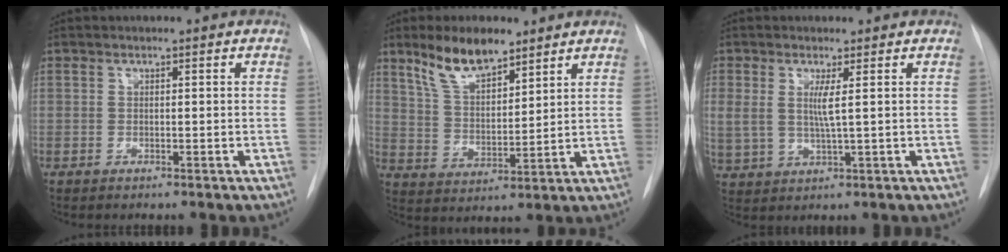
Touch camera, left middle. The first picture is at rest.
{"total": 9.5, "force": [7.0, 3.3, 5.6], "torque": [-0.110, 0.006, 0.137]}
{"total": 4.5, "force": [1.2, 0.9, 4.2], "torque": [-0.102, -0.003, 0.030]}